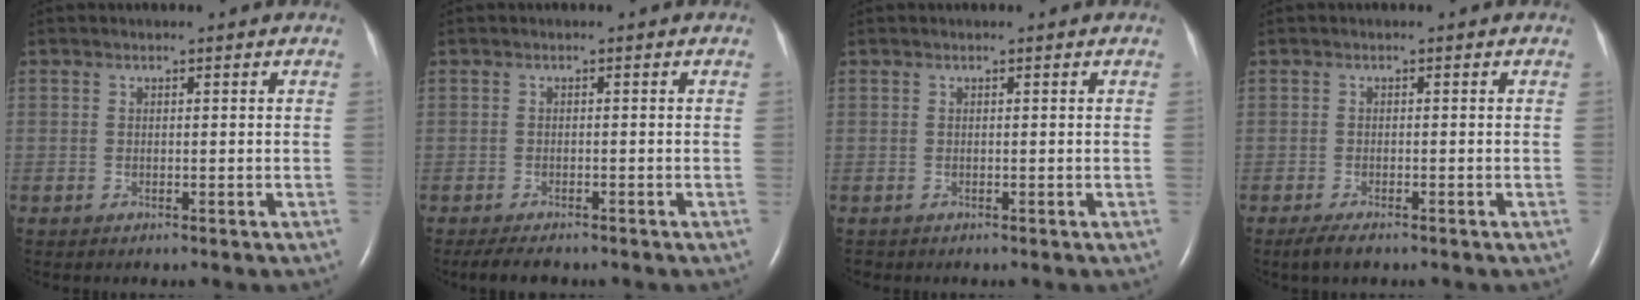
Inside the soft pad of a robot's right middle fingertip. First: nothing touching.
{"total": 3.8, "force": [-3.1, 1.2, 1.8], "torque": [-0.033, -0.009, -0.045]}
{"total": 0.0}
{"total": 2.6, "force": [-1.9, 0.7, 1.6], "torque": [-0.039, -0.007, -0.033]}